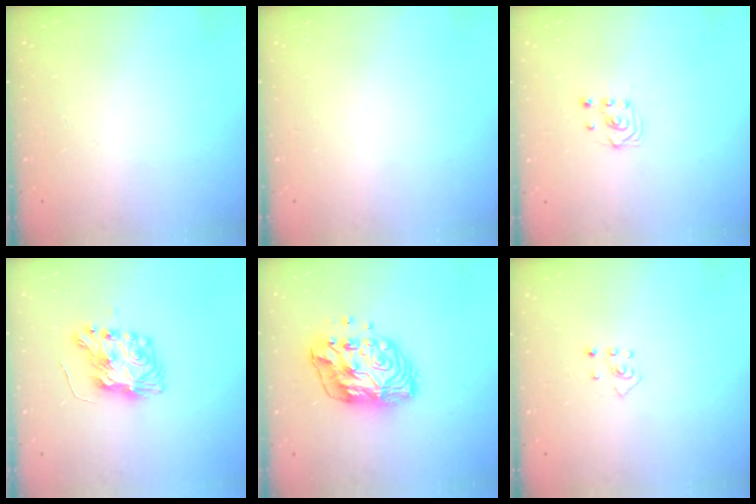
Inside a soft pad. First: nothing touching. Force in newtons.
{"total": 0.0}
{"total": 2.9, "press": 2.6, "slide": 1.4}
{"total": 8.5, "press": 8.4, "slide": 0.4}
{"total": 13.2, "press": 13.2, "slide": 1.1}
{"total": 3.6, "press": 3.6, "slide": 0.6}